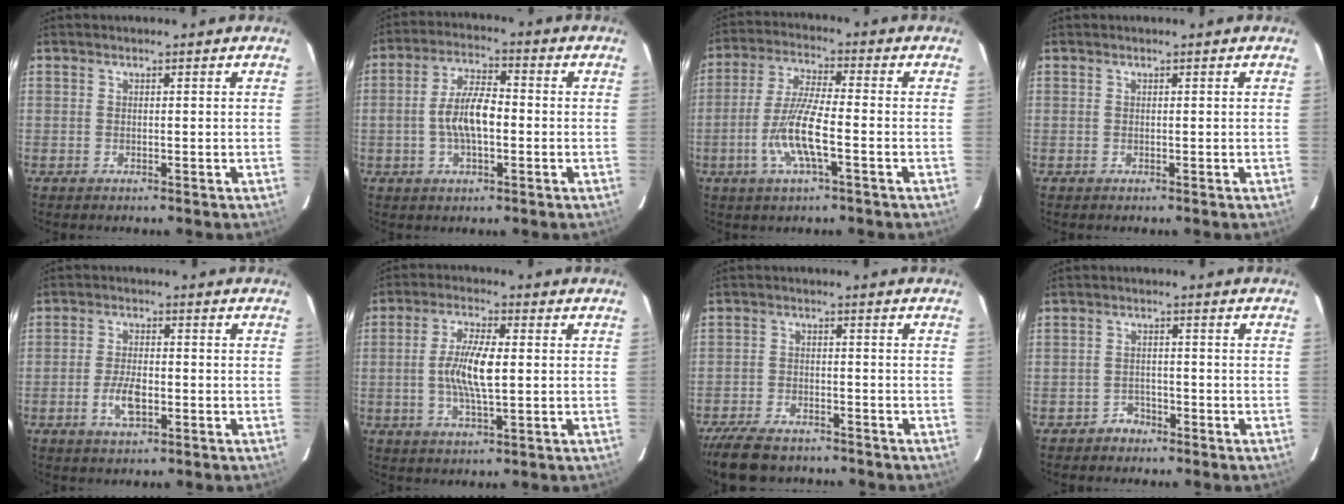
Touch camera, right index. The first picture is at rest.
{"total": 8.2, "force": [-1.2, 3.3, 7.4], "torque": [-0.143, 0.011, -0.021]}
{"total": 9.9, "force": [-3.3, 1.5, 9.3], "torque": [-0.191, -0.005, -0.063]}
{"total": 0.0}
{"total": 5.5, "force": [-2.0, 2.5, 4.4], "torque": [-0.092, -0.003, -0.033]}
{"total": 8.4, "force": [-0.1, 2.3, 8.1], "torque": [-0.159, 0.002, -0.004]}
{"total": 11.2, "force": [-9.2, 4.4, 4.7], "torque": [-0.121, -0.016, -0.154]}
{"total": 2.9, "force": [-2.2, 1.9, 0.0], "torque": [-0.003, 0.011, -0.034]}